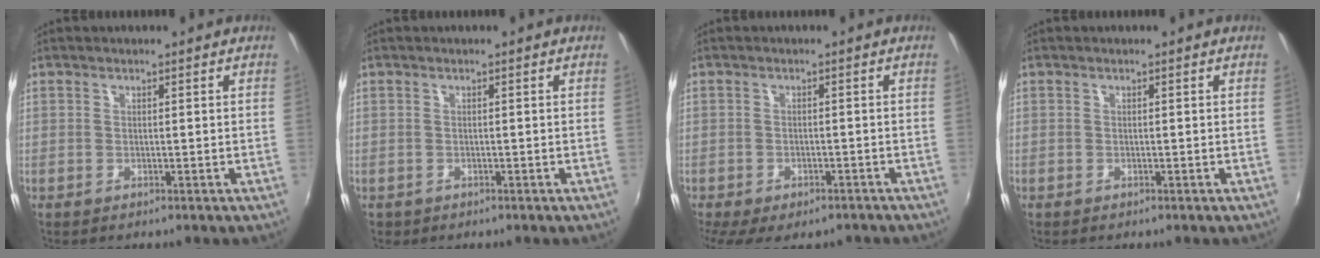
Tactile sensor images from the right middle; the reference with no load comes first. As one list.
[{"total": 1.1, "force": [-0.6, 0.9, 0.4], "torque": [-0.010, -0.002, -0.006]}, {"total": 9.9, "force": [-6.9, 4.7, 5.4], "torque": [-0.122, -0.032, -0.100]}, {"total": 0.0}]